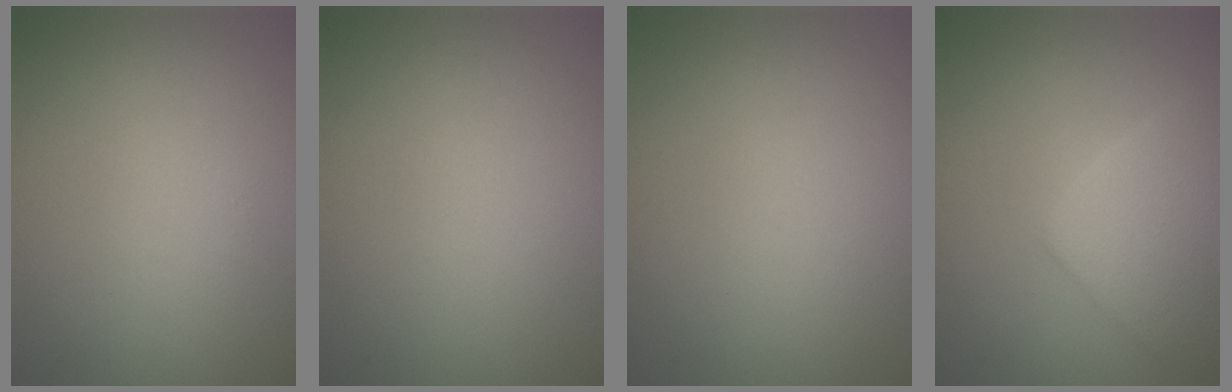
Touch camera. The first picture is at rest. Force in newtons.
{"total": 0.0}
{"total": 0.0}
{"total": 4.4, "press": 4.4, "slide": 0.3}